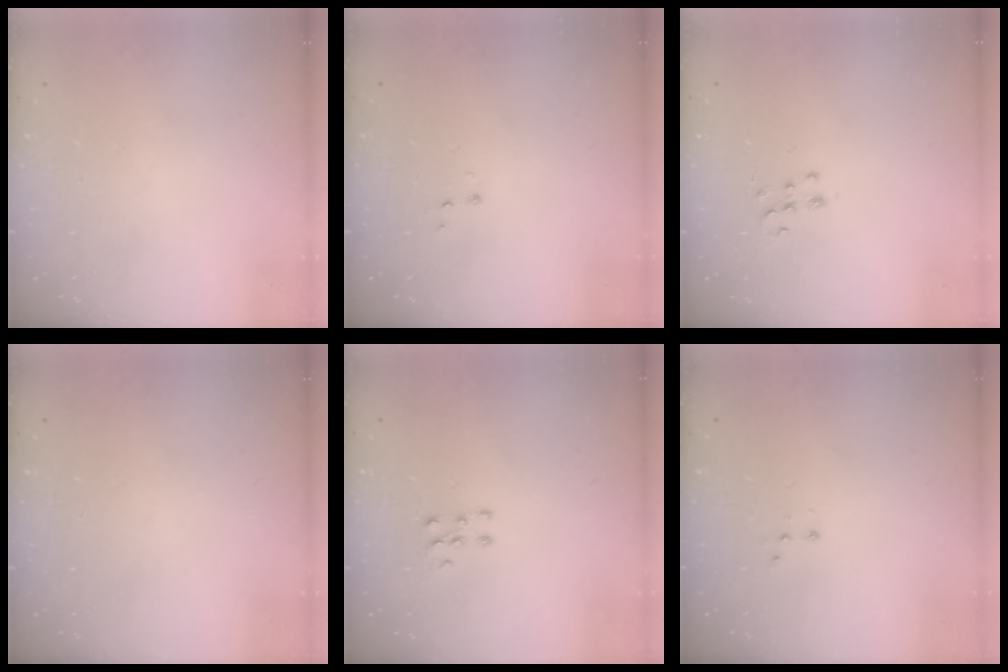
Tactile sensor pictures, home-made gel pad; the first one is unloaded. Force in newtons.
{"total": 3.5, "press": 3.4, "slide": 0.5}
{"total": 7.2, "press": 7.2, "slide": 0.5}
{"total": 0.0}
{"total": 5.0, "press": 5.0, "slide": 0.6}
{"total": 2.8, "press": 2.7, "slide": 0.7}